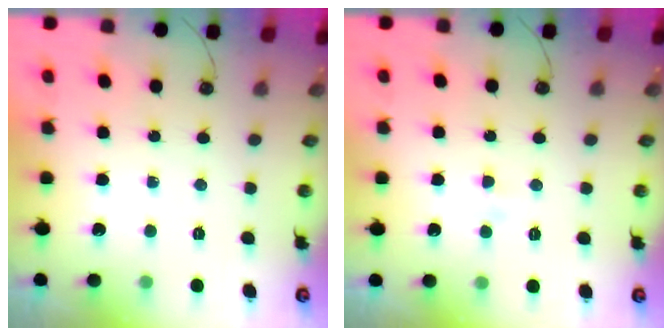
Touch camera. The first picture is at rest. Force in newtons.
{"total": 2.1, "press": 2.0, "slide": 0.3}